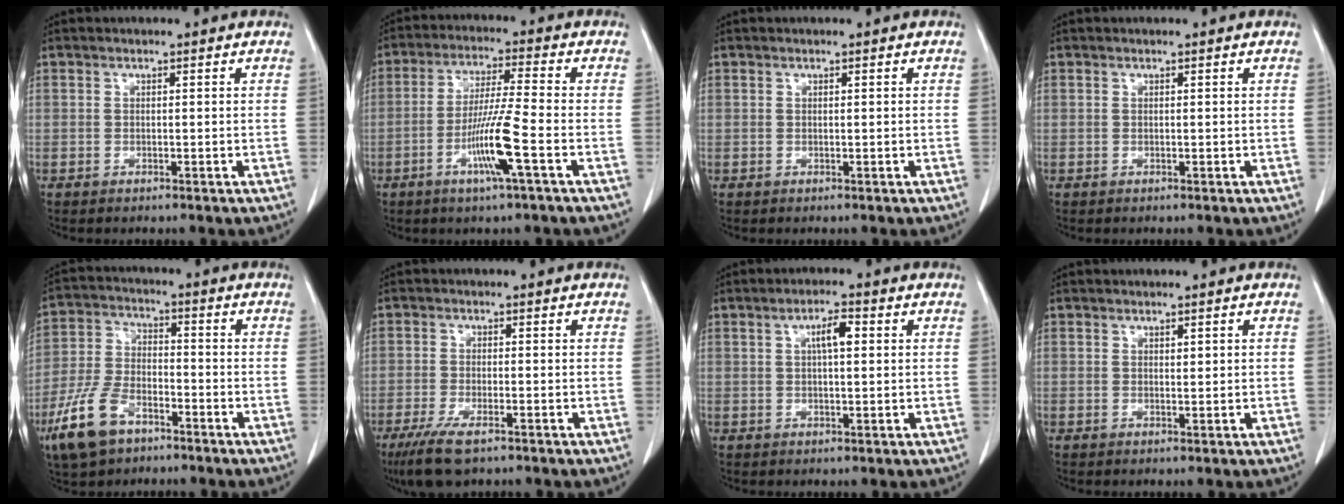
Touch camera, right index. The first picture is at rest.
{"total": 9.2, "force": [-3.5, -0.7, 8.5], "torque": [-0.165, -0.011, -0.069]}
{"total": 0.0}
{"total": 0.0}
{"total": 10.8, "force": [-6.5, 5.6, 6.6], "torque": [-0.153, -0.001, -0.125]}
{"total": 6.9, "force": [-4.6, 1.6, 4.9], "torque": [-0.092, -0.016, -0.076]}
{"total": 3.7, "force": [1.0, 0.9, 3.5], "torque": [-0.059, 0.008, 0.015]}
{"total": 0.8, "force": [0.3, 0.3, 0.7], "torque": [-0.010, 0.001, 0.004]}